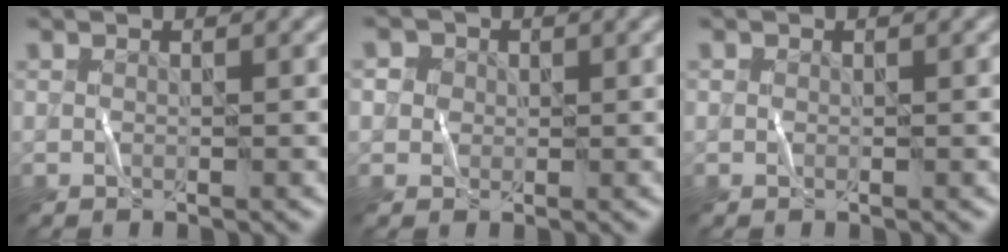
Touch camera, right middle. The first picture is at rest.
{"total": 1.9, "force": [0.8, 1.7, 0.3], "torque": [0.003, 0.007, -0.009]}
{"total": 0.0}